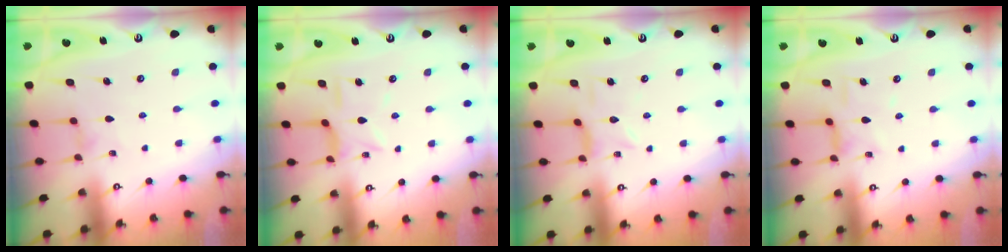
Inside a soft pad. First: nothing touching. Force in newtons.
{"total": 6.2, "press": 6.2, "slide": 0.5}
{"total": 1.9, "press": 1.9, "slide": 0.2}
{"total": 7.3, "press": 7.3, "slide": 0.6}